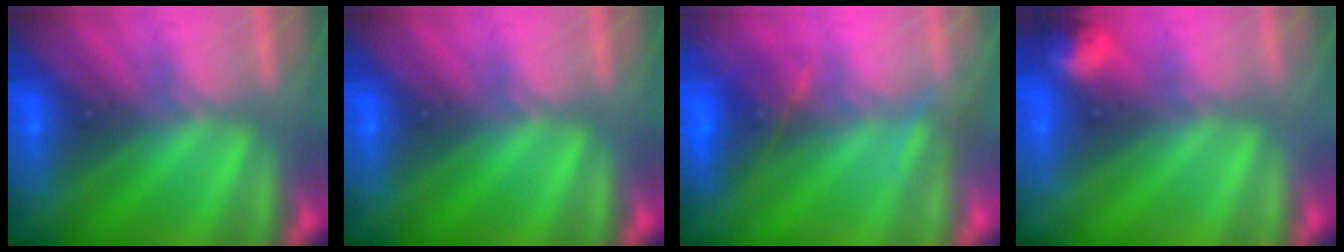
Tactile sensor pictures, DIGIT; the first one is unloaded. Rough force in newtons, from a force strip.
{"total": 0.0}
{"total": 3.5}
{"total": 3.0}